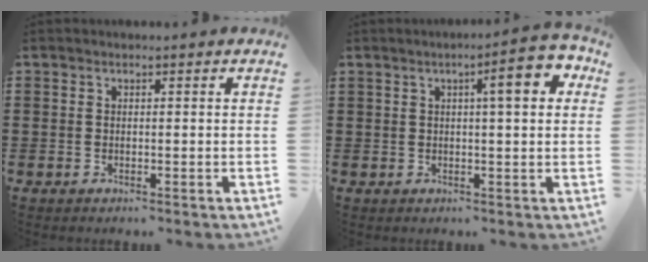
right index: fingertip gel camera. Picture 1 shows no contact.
{"total": 7.2, "force": [2.4, 1.3, 6.7], "torque": [-0.100, -0.004, 0.030]}